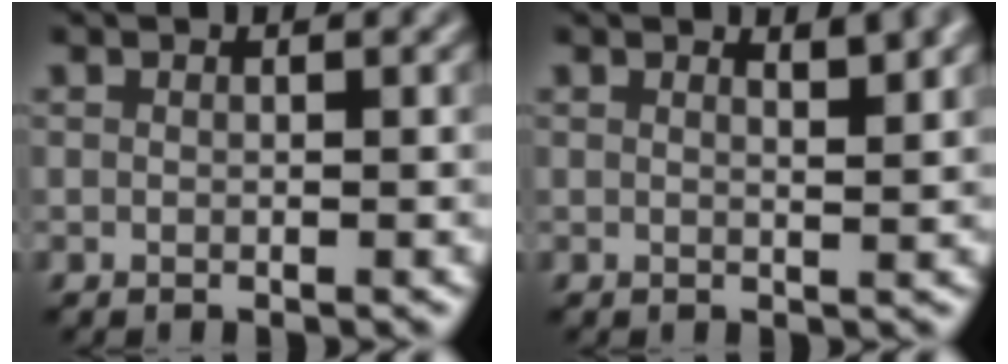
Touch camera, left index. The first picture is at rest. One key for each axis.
{"total": 2.7, "fx": 1.8, "fy": 0.8, "fz": 1.8, "tx": -0.015, "ty": 0.004, "tz": 0.026}